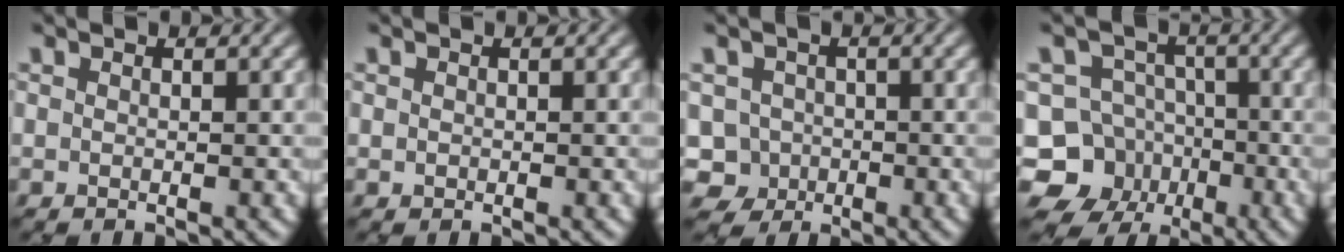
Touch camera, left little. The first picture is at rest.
{"total": 0.0}
{"total": 4.2, "force": [-1.2, 3.9, 1.0], "torque": [0.001, 0.016, -0.043]}
{"total": 9.9, "force": [-4.3, 8.7, 2.0], "torque": [-0.034, -0.005, -0.091]}